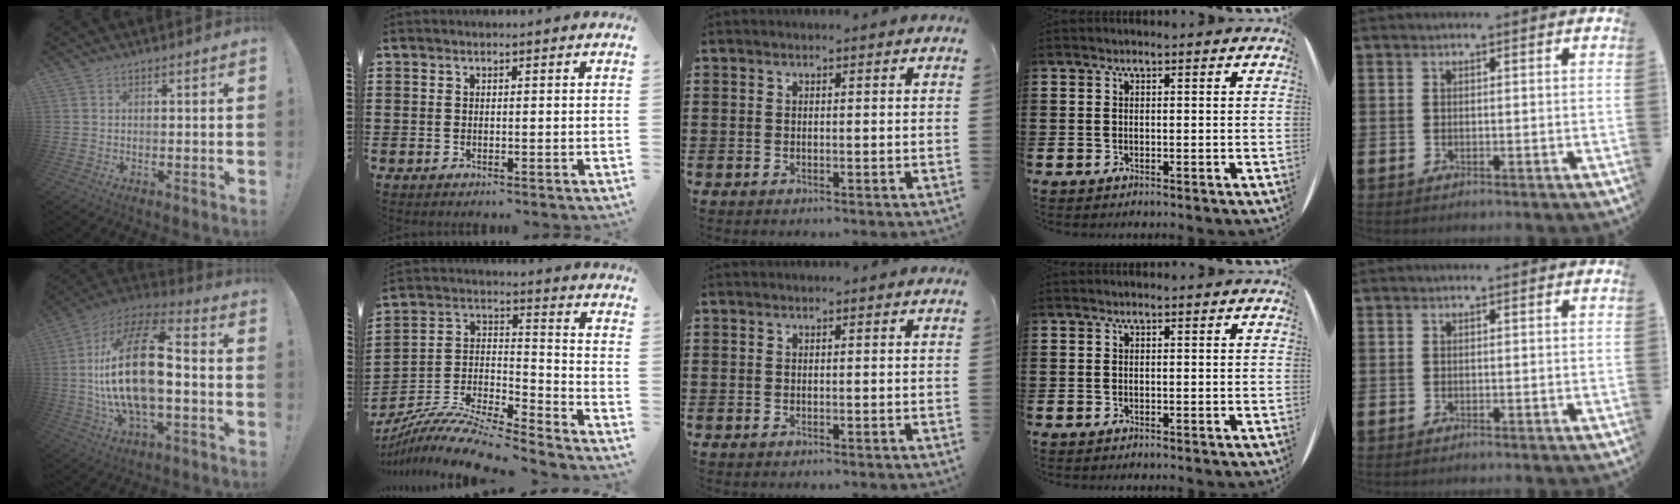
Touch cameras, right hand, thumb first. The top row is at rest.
{"thumb": {"total": 24.9, "force": [-1.2, 11.3, 22.2], "torque": [-0.409, 0.012, -0.021]}, "index": {"total": 9.9, "force": [-9.1, 1.0, 3.7], "torque": [-0.083, 0.003, -0.188]}}